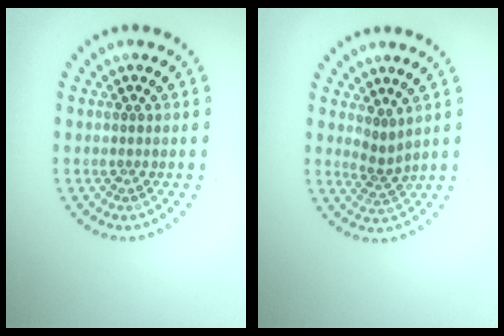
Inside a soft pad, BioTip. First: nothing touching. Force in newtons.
{"total": 1.8, "press": 1.2, "slide": 1.4}